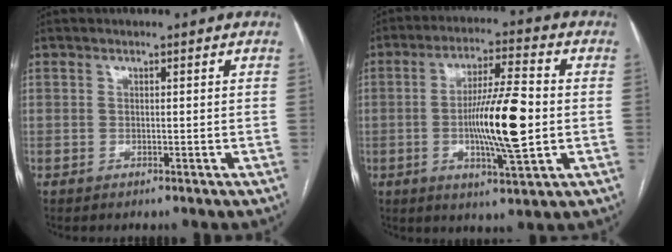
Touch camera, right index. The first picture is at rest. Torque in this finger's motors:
{"motor_torque": [0.76, -0.35, 0.85, 0.19]}